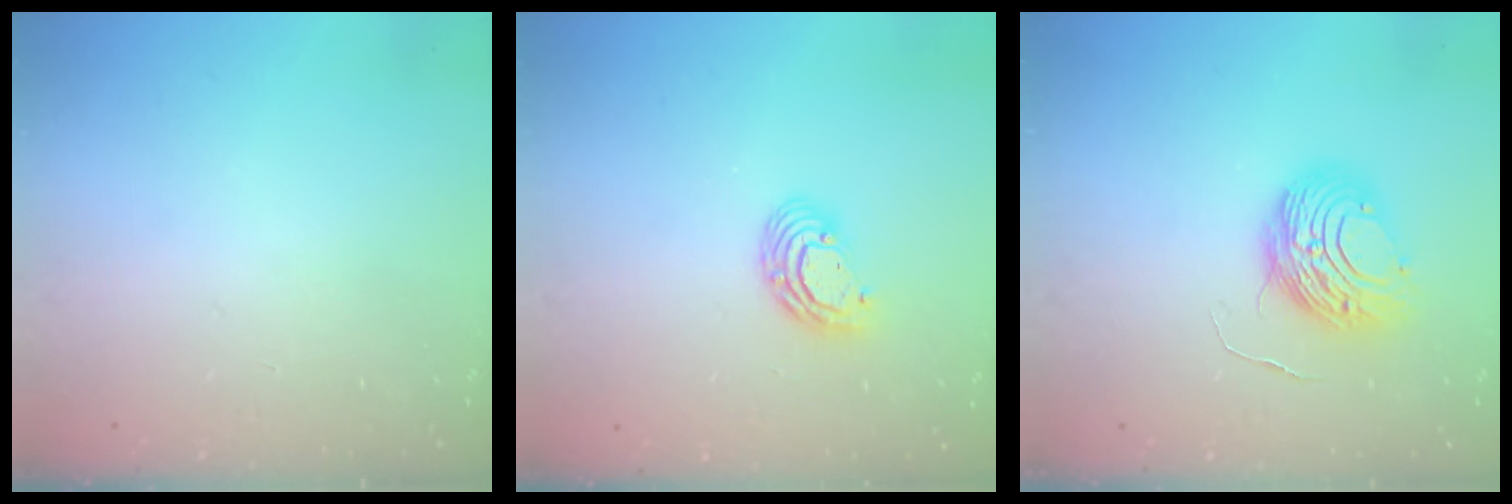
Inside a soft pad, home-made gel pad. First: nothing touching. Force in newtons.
{"total": 7.8, "press": 7.7, "slide": 1.2}
{"total": 9.7, "press": 9.7, "slide": 0.6}